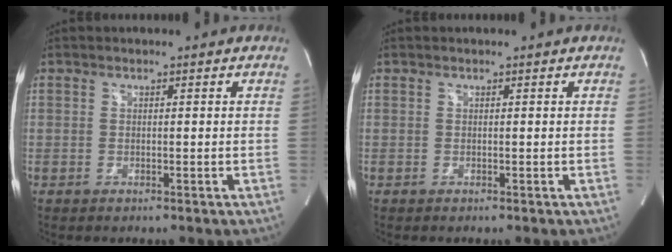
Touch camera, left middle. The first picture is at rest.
{"total": 0.0}